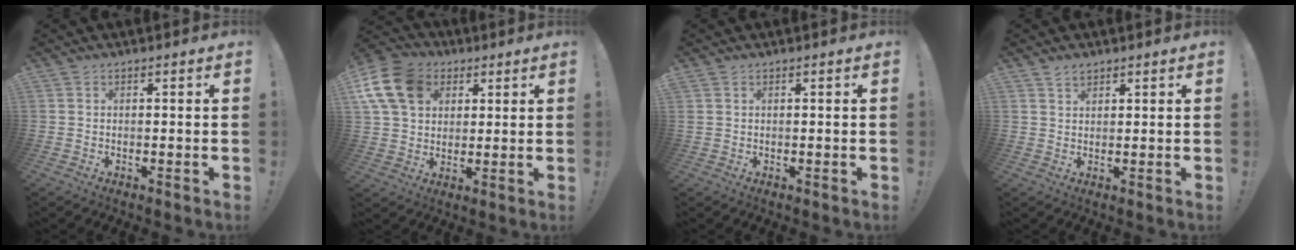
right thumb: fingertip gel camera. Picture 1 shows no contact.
{"total": 15.1, "force": [5.7, 11.6, 7.9], "torque": [-0.137, -0.020, 0.113]}
{"total": 0.8, "force": [0.4, 0.6, 0.3], "torque": [-0.009, 0.003, 0.008]}
{"total": 2.3, "force": [1.9, 1.2, 0.6], "torque": [0.000, -0.011, 0.033]}